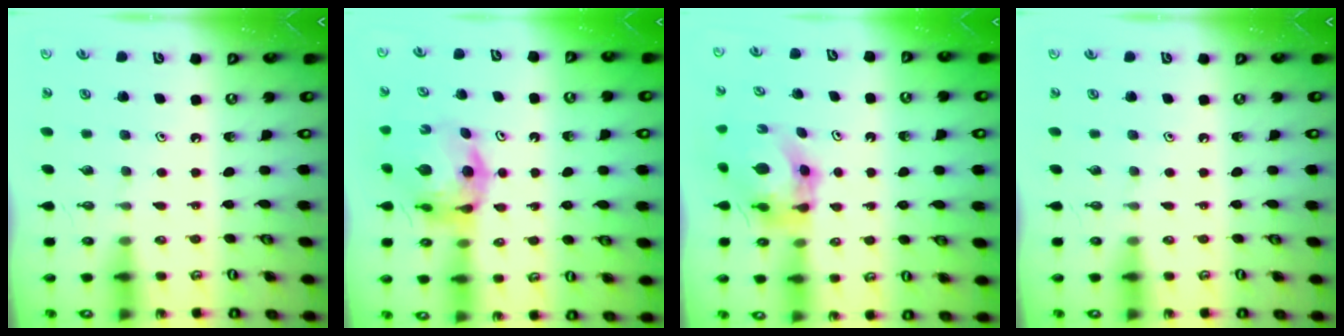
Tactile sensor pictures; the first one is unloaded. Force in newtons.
{"total": 9.4, "press": 9.4, "slide": 1.0}
{"total": 5.9, "press": 5.9, "slide": 0.6}
{"total": 0.0}